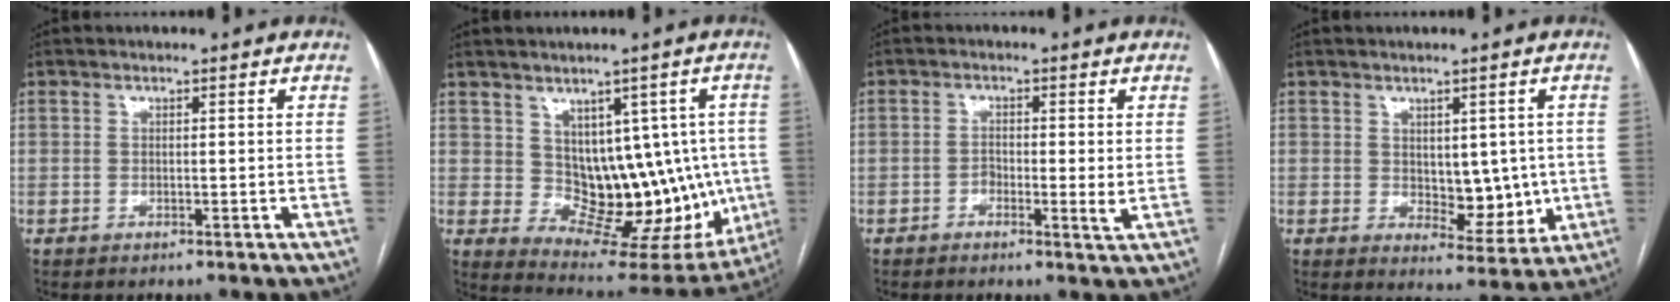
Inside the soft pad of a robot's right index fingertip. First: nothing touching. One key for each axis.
{"total": 13.0, "fx": 0.9, "fy": 8.9, "fz": 9.5, "tx": -0.098, "ty": 0.022, "tz": 0.045}
{"total": 3.0, "fx": -0.5, "fy": 0.9, "fz": 2.8, "tx": -0.046, "ty": 0.001, "tz": -0.007}
{"total": 6.6, "fx": 0.1, "fy": 3.8, "fz": 5.5, "tx": -0.065, "ty": -0.003, "tz": 0.021}